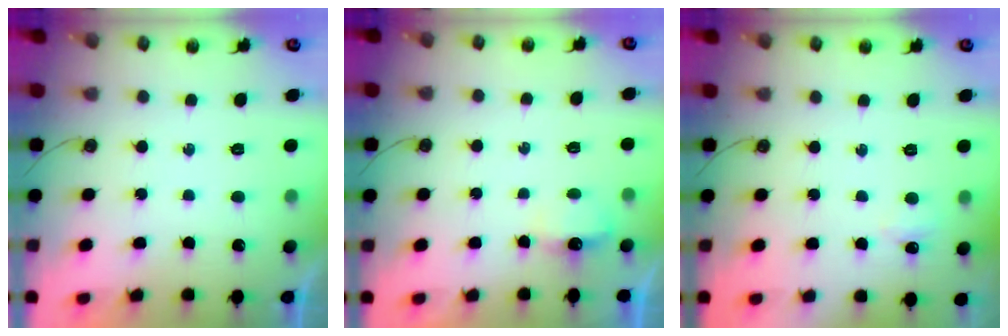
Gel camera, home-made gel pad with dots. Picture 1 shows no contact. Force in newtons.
{"total": 3.8, "press": 3.8, "slide": 0.5}
{"total": 4.5, "press": 4.5, "slide": 0.8}